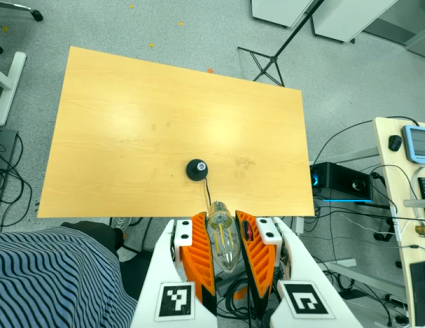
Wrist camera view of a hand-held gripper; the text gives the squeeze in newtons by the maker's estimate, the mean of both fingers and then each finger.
{"total": 20.1, "left": 21.3, "right": 18.9}